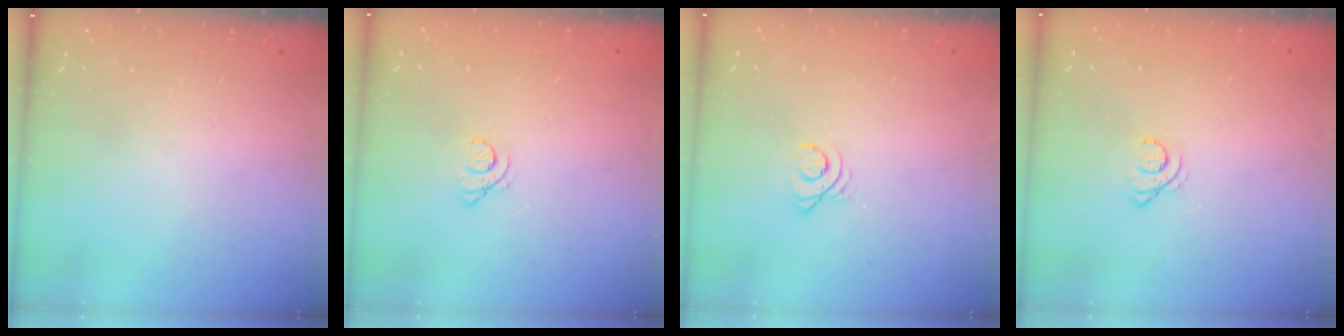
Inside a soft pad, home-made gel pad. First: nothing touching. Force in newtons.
{"total": 1.5, "press": 1.5, "slide": 0.2}
{"total": 2.7, "press": 2.7, "slide": 0.3}
{"total": 2.1, "press": 2.1, "slide": 0.3}